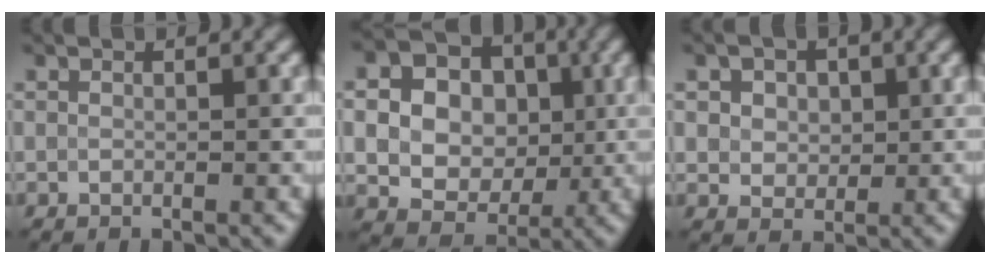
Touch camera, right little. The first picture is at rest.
{"total": 11.7, "force": [0.9, 10.4, 5.4], "torque": [-0.124, 0.012, 0.014]}
{"total": 3.3, "force": [1.1, 2.6, 1.7], "torque": [-0.023, 0.012, 0.005]}